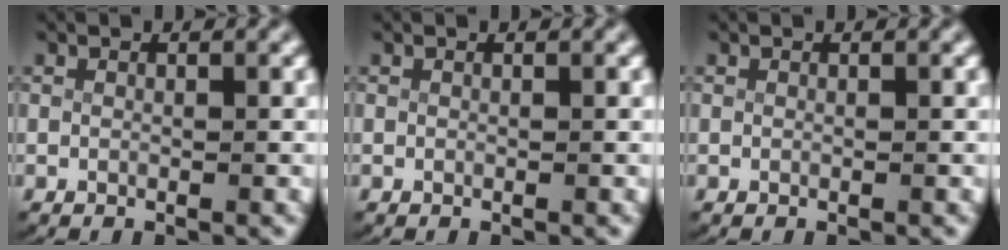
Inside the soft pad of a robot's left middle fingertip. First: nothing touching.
{"total": 0.0}
{"total": 0.0}